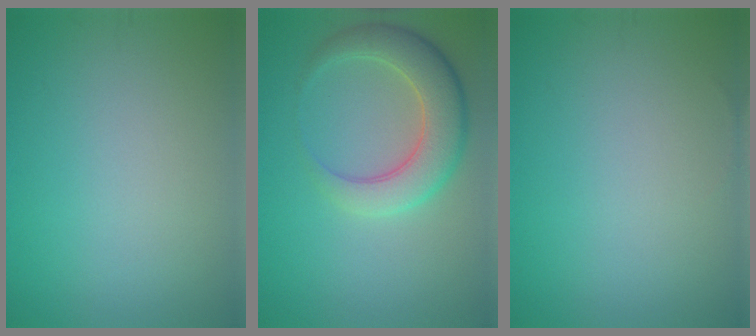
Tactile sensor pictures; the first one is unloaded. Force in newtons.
{"total": 5.7, "press": 5.7, "slide": 0.3}
{"total": 0.0}